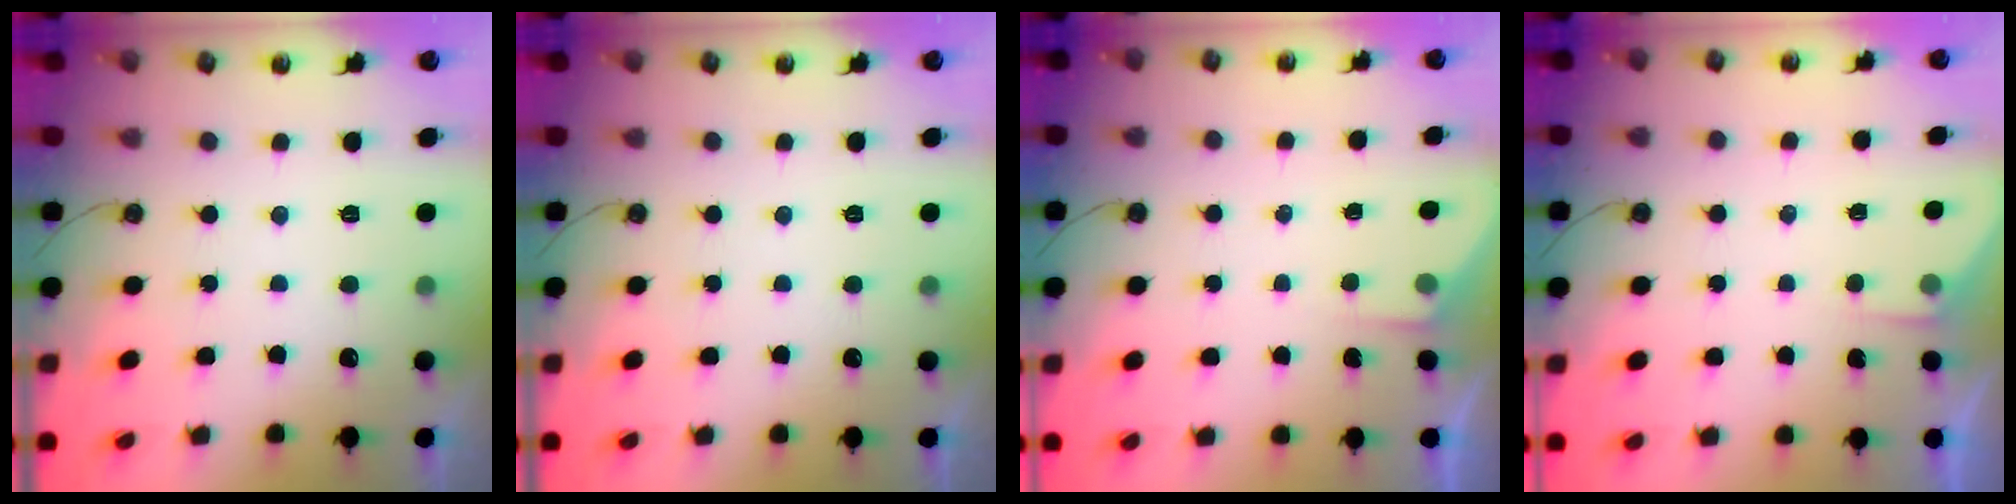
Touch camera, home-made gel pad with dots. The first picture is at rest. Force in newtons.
{"total": 0.0}
{"total": 2.7, "press": 2.7, "slide": 0.4}
{"total": 2.1, "press": 2.0, "slide": 0.3}